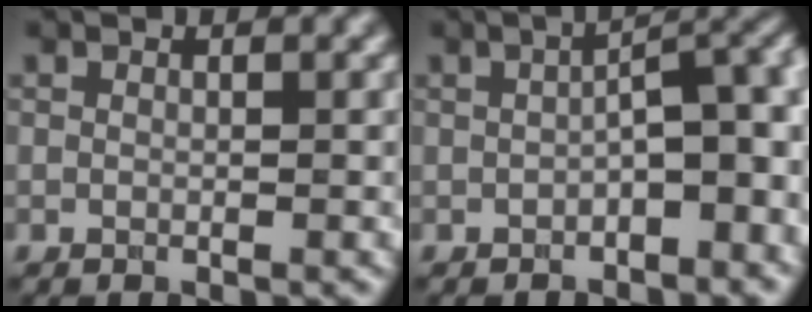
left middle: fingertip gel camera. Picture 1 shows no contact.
{"total": 4.3, "force": [-0.9, 1.3, 4.0], "torque": [-0.051, 0.015, -0.012]}